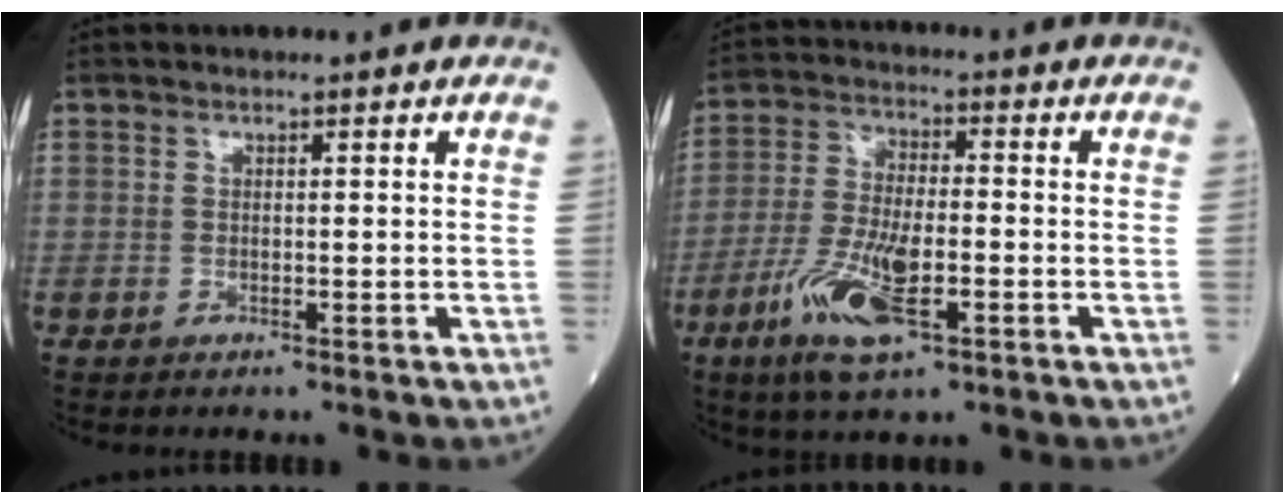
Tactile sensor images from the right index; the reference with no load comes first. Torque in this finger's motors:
{"motor_torque": [0.40, -0.32, 0.27, 0.08]}